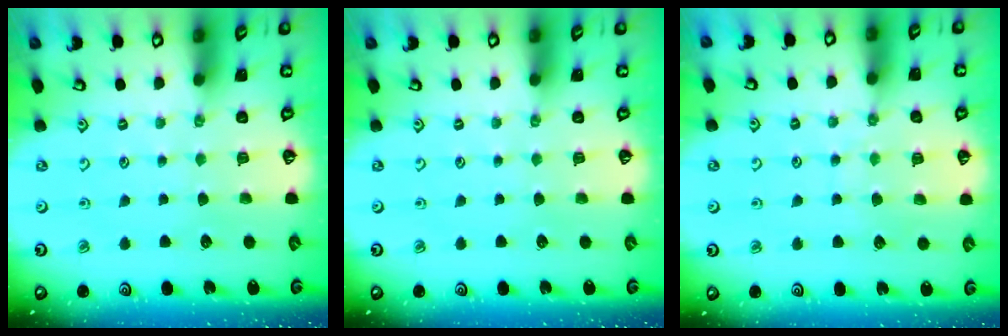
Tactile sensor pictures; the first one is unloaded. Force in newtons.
{"total": 0.0}
{"total": 7.3, "press": 7.2, "slide": 0.8}